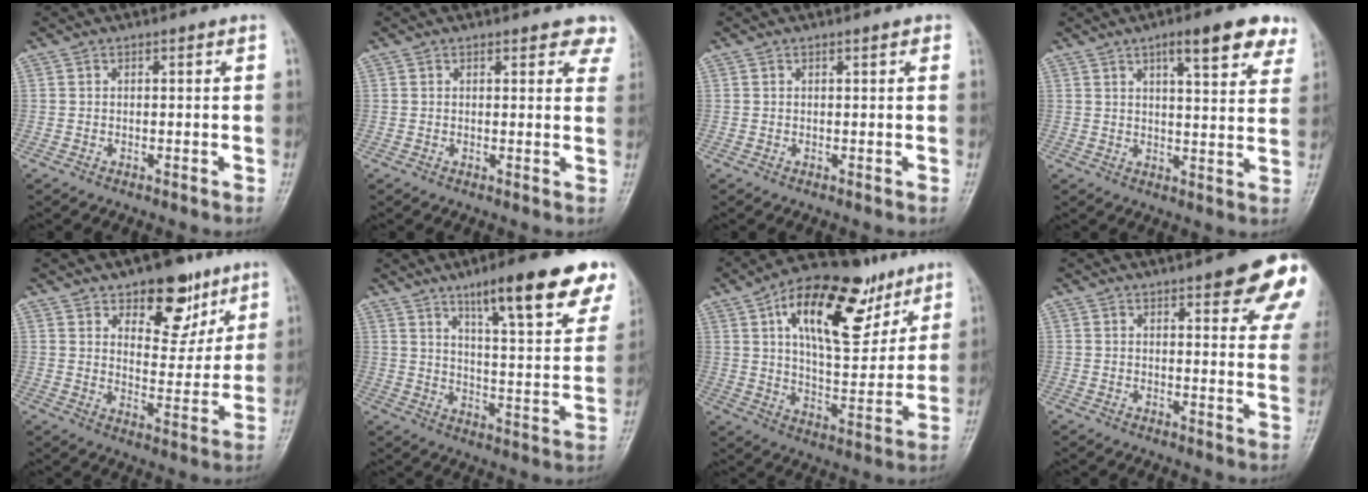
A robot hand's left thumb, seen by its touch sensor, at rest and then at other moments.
{"total": 5.7, "force": [4.5, 2.4, 2.5], "torque": [0.010, -0.015, 0.035]}
{"total": 1.0, "force": [0.6, 0.4, 0.8], "torque": [-0.009, 0.001, 0.004]}
{"total": 11.4, "force": [6.8, 3.2, 8.6], "torque": [-0.087, -0.027, 0.086]}
{"total": 12.7, "force": [7.7, 6.7, 7.6], "torque": [-0.063, -0.045, 0.116]}
{"total": 19.1, "force": [12.3, 3.8, 14.2], "torque": [-0.165, -0.050, 0.179]}
{"total": 22.4, "force": [11.1, 10.6, 16.4], "torque": [-0.216, -0.027, 0.182]}
{"total": 15.2, "force": [8.3, 4.3, 12.0], "torque": [-0.124, -0.029, 0.092]}